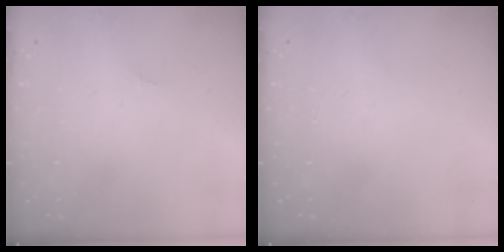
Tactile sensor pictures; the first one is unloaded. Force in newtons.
{"total": 0.0}